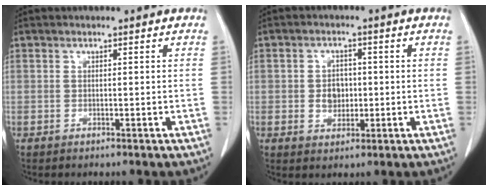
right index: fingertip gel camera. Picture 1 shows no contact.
{"total": 3.8, "force": [-0.2, 3.0, 2.3], "torque": [-0.036, 0.006, 0.001]}